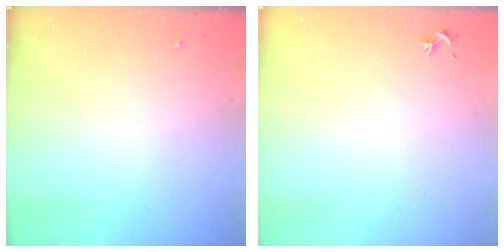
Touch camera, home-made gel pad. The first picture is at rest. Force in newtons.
{"total": 0.8, "press": 0.7, "slide": 0.3}